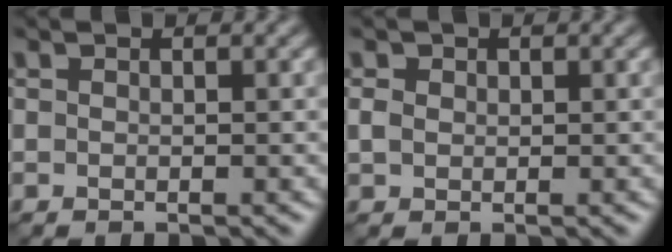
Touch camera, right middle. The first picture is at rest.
{"total": 1.2, "force": [0.3, 1.0, 0.5], "torque": [-0.012, 0.000, 0.003]}